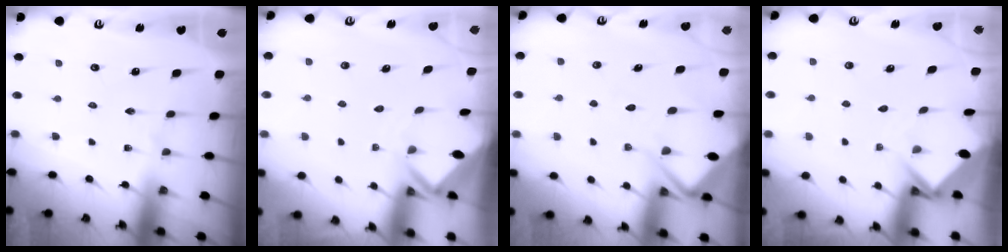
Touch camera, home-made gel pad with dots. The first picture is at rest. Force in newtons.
{"total": 2.8, "press": 2.8, "slide": 0.2}
{"total": 6.4, "press": 6.4, "slide": 0.7}
{"total": 4.0, "press": 4.0, "slide": 0.2}